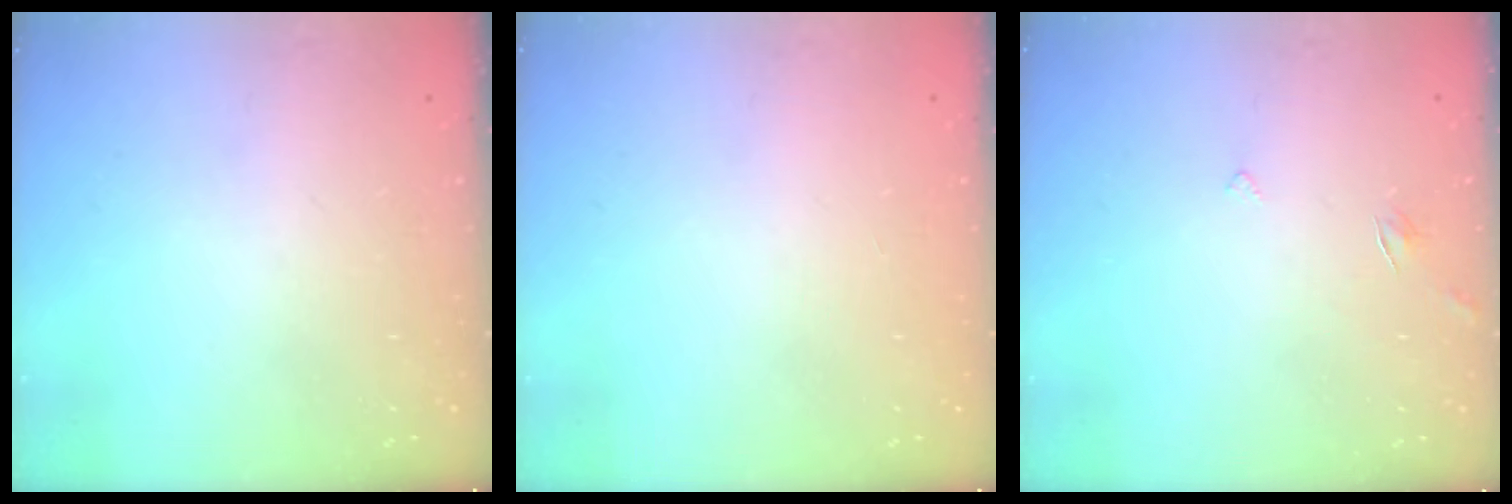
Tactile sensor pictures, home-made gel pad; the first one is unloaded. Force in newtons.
{"total": 2.4, "press": 2.3, "slide": 0.2}
{"total": 2.8, "press": 2.8, "slide": 0.3}